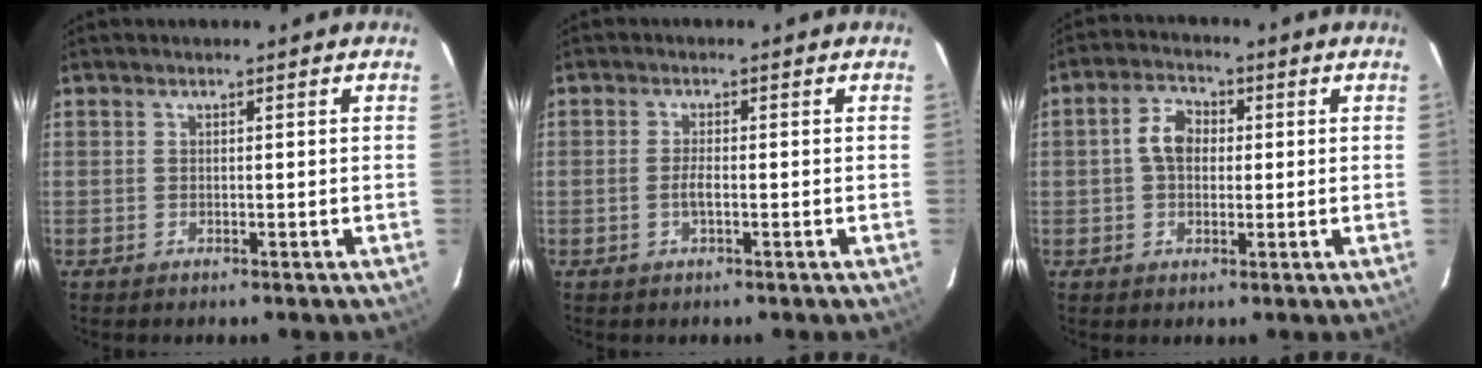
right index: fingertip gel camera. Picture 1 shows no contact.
{"total": 1.9, "force": [-0.6, 0.4, 1.8], "torque": [-0.037, 0.001, -0.012]}
{"total": 5.4, "force": [0.4, 4.0, 3.7], "torque": [-0.070, 0.019, 0.007]}